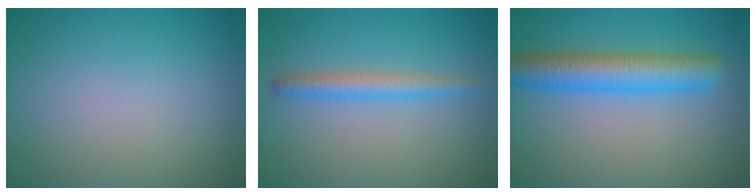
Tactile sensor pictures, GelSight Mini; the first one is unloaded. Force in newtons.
{"total": 2.2, "press": 2.2, "slide": 0.2}
{"total": 5.9, "press": 5.9, "slide": 0.2}